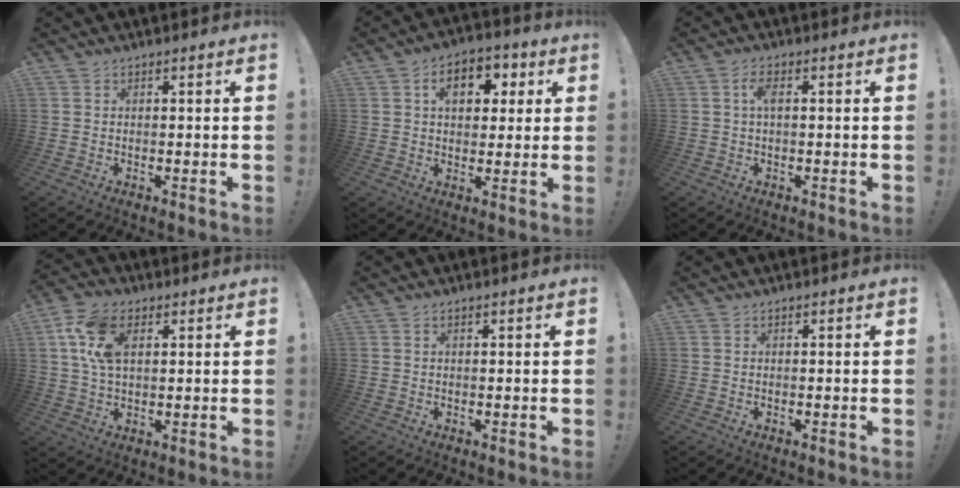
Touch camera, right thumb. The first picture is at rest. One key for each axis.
{"total": 9.7, "fx": 2.7, "fy": 6.8, "fz": 6.4, "tx": -0.080, "ty": 0.003, "tz": 0.043}
{"total": 3.3, "fx": 0.3, "fy": 1.0, "fz": 3.2, "tx": -0.062, "ty": 0.007, "tz": 0.002}
{"total": 11.6, "fx": 3.8, "fy": 7.0, "fz": 8.4, "tx": -0.183, "ty": 0.009, "tz": 0.074}
{"total": 0.5, "fx": 0.1, "fy": -0.1, "fz": 0.5, "tx": -0.010, "ty": 0.001, "tz": 0.002}
{"total": 0.0}